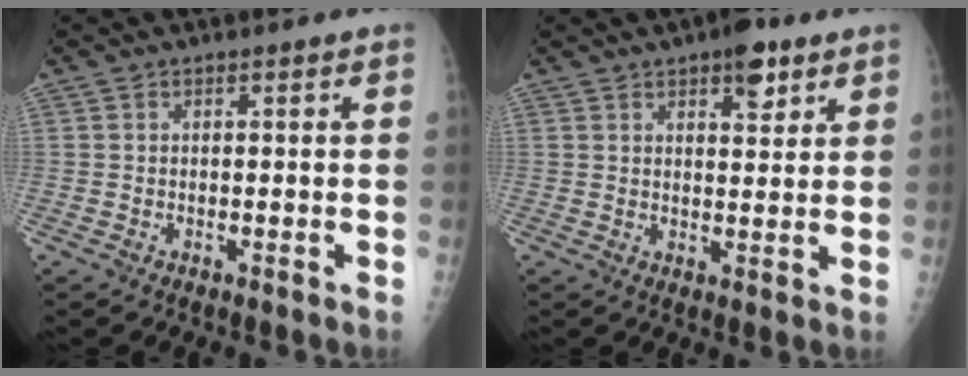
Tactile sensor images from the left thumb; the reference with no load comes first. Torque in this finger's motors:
{"motor_torque": [0.75, 0.46, 0.42, -0.41, 0.01]}